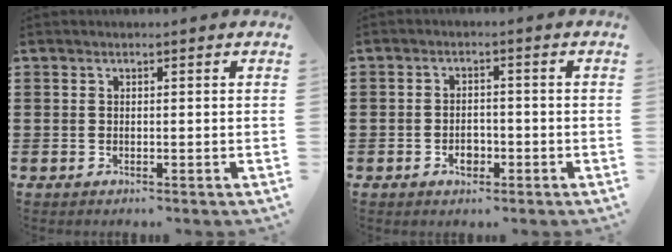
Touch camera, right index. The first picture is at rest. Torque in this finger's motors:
{"motor_torque": [-0.76, 1.37, 0.24, 0.02]}